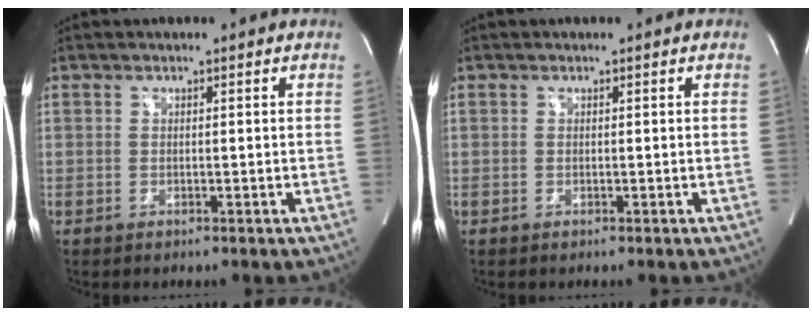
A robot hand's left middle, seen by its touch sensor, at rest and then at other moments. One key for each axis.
{"total": 0.0}